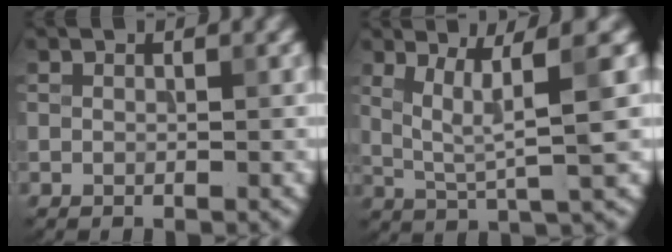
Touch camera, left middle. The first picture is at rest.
{"total": 4.6, "force": [1.3, 0.3, 4.4], "torque": [-0.092, -0.003, 0.031]}